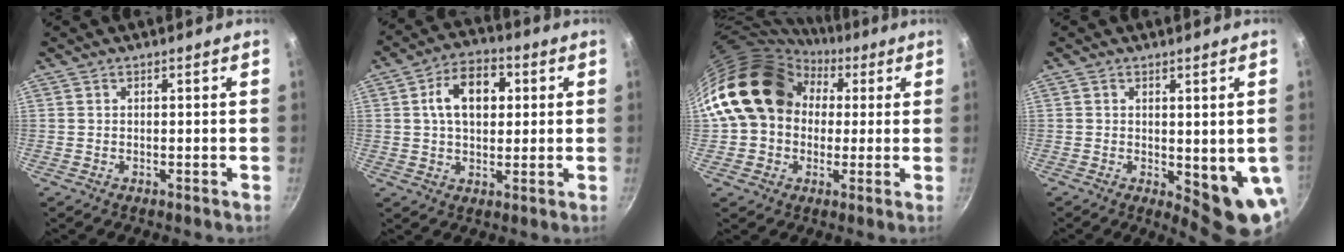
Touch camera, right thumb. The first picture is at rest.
{"total": 10.9, "force": [2.3, 7.2, 7.8], "torque": [-0.099, 0.013, 0.028]}
{"total": 17.0, "force": [3.2, 13.9, 9.2], "torque": [-0.126, 0.040, 0.048]}
{"total": 8.9, "force": [-0.5, 3.4, 8.2], "torque": [-0.081, -0.011, 0.001]}